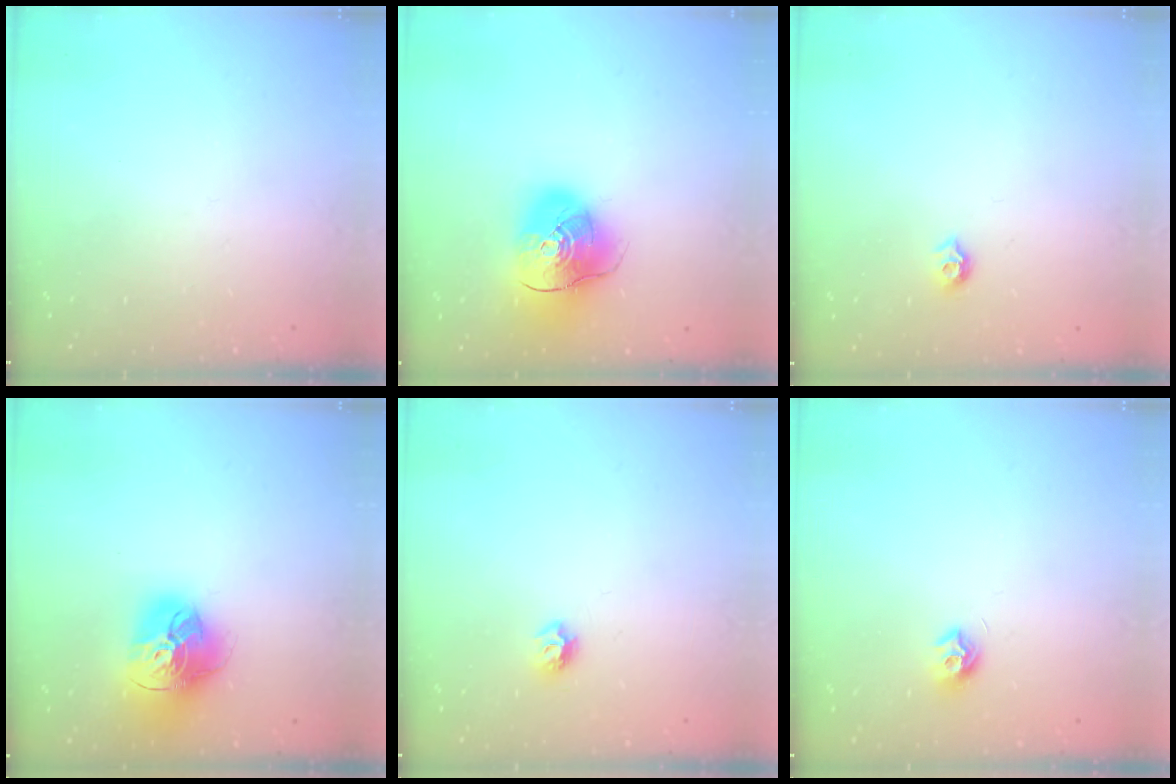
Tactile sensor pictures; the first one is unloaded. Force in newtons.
{"total": 14.0, "press": 13.8, "slide": 2.3}
{"total": 5.8, "press": 5.7, "slide": 0.8}
{"total": 18.3, "press": 18.2, "slide": 2.1}
{"total": 6.5, "press": 6.5, "slide": 0.8}
{"total": 7.9, "press": 7.9, "slide": 0.6}